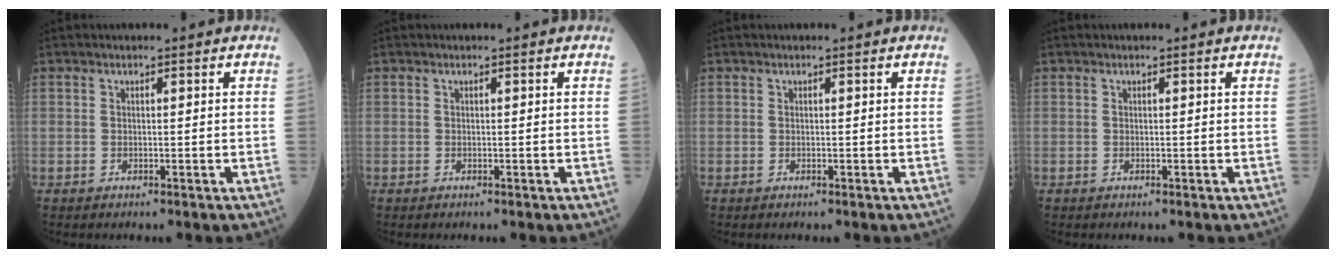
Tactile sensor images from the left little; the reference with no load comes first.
{"total": 0.0}
{"total": 0.0}
{"total": 0.0}